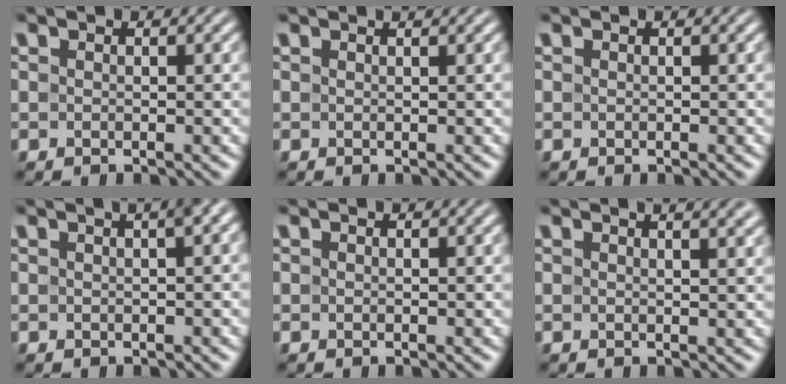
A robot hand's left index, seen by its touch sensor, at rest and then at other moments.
{"total": 1.2, "force": [0.8, 0.4, 0.8], "torque": [-0.008, -0.003, 0.002]}
{"total": 0.0}
{"total": 5.3, "force": [2.1, 2.4, 4.2], "torque": [-0.020, 0.041, 0.003]}
{"total": 0.6, "force": [0.2, 0.2, 0.5], "torque": [-0.005, 0.006, 0.003]}
{"total": 5.1, "force": [3.2, 2.2, 3.4], "torque": [-0.011, 0.033, 0.004]}